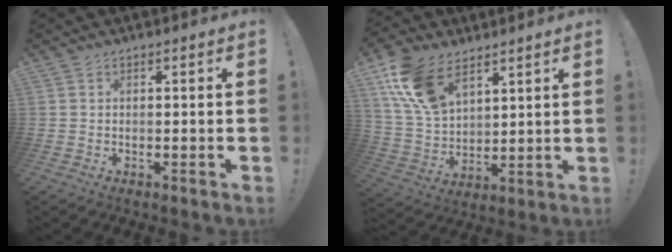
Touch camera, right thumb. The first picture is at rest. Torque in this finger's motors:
{"motor_torque": [1.19, 1.33, 1.02, 0.36, 0.16]}